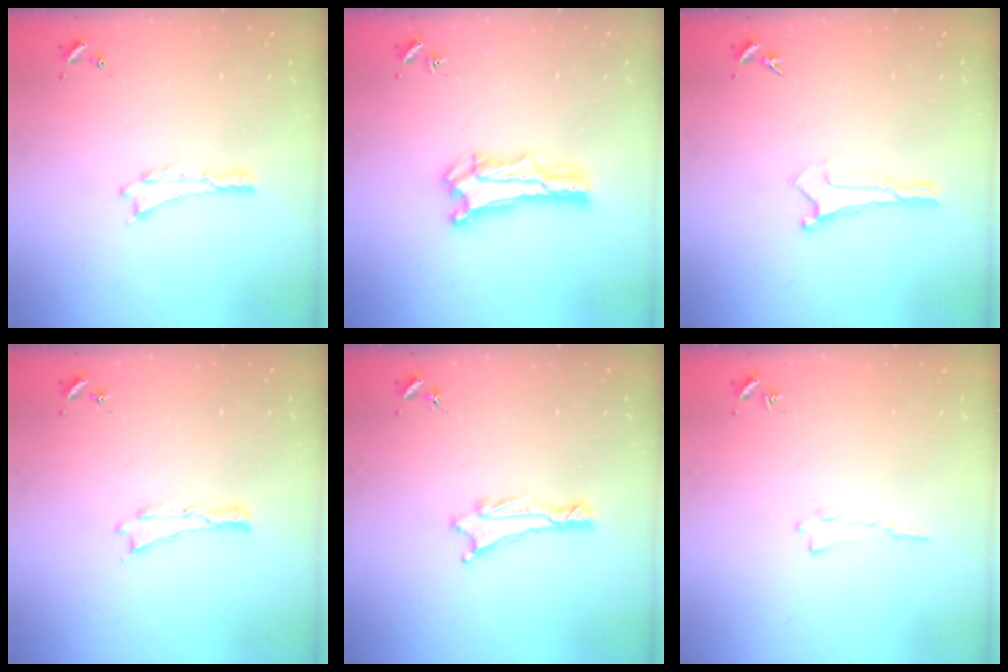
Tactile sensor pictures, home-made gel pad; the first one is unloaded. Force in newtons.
{"total": 1.4, "press": 1.4, "slide": 0.2}
{"total": 0.0}
{"total": 0.0}
{"total": 1.0, "press": 1.0, "slide": 0.2}
{"total": 0.0}